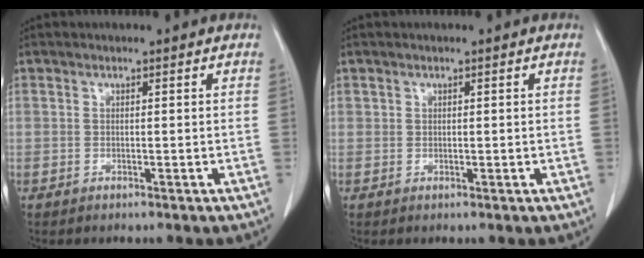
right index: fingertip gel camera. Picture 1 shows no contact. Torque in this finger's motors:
{"motor_torque": [-0.20, 0.22, -0.04, -0.01]}